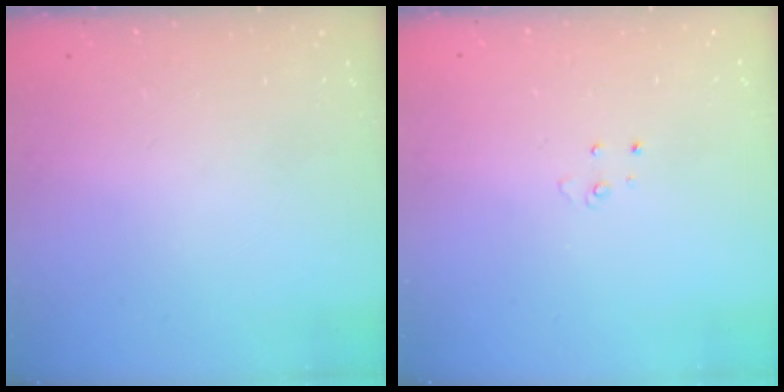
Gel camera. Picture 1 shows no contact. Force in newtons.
{"total": 2.7, "press": 2.7, "slide": 0.2}